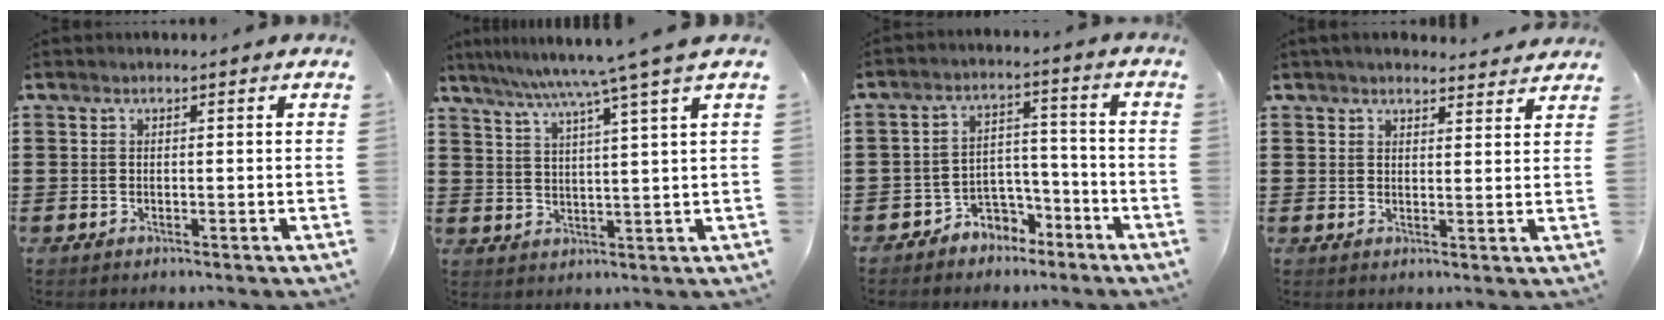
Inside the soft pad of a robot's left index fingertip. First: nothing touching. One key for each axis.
{"total": 7.2, "fx": 5.3, "fy": -1.6, "fz": 4.6, "tx": -0.106, "ty": -0.025, "tz": 0.082}
{"total": 4.6, "fx": -3.8, "fy": 2.5, "fz": 0.7, "tx": -0.022, "ty": 0.011, "tz": -0.078}
{"total": 3.0, "fx": 2.8, "fy": 0.6, "fz": 0.7, "tx": -0.020, "ty": -0.006, "tz": 0.052}